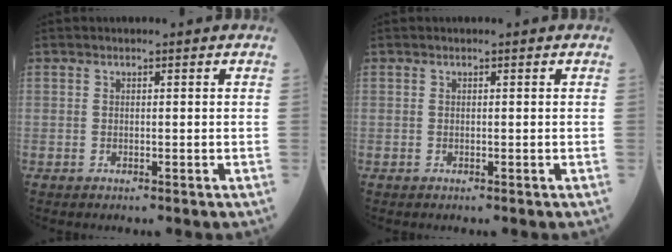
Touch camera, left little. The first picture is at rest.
{"total": 0.0}